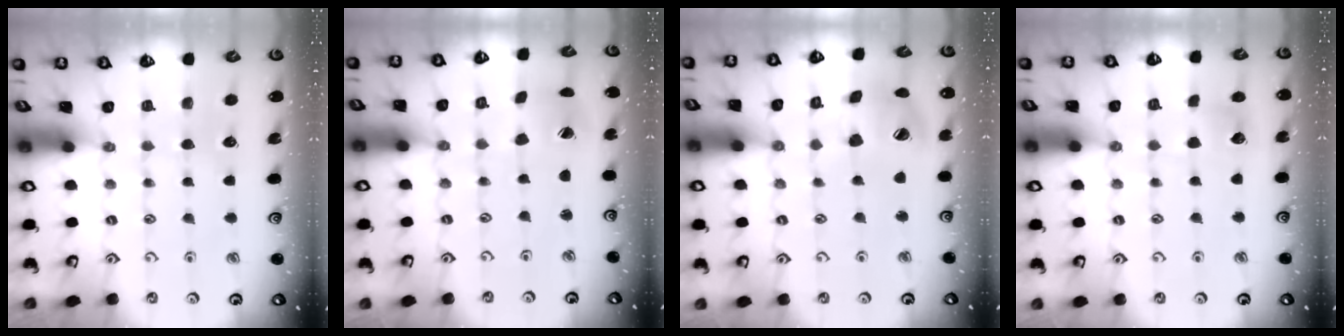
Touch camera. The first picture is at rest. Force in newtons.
{"total": 3.0, "press": 3.0, "slide": 0.5}
{"total": 13.4, "press": 13.3, "slide": 1.8}
{"total": 4.6, "press": 4.5, "slide": 0.6}